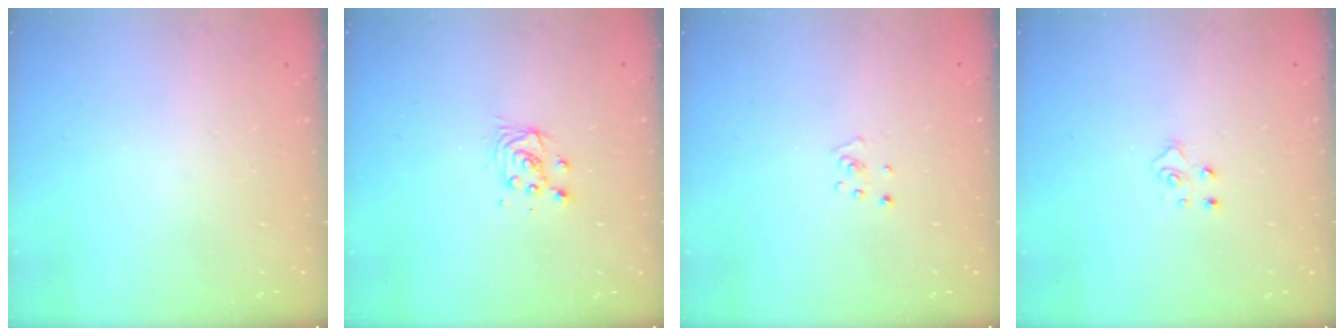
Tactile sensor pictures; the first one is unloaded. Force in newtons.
{"total": 3.9, "press": 3.8, "slide": 0.4}
{"total": 2.2, "press": 2.2, "slide": 0.2}
{"total": 4.8, "press": 4.8, "slide": 0.5}